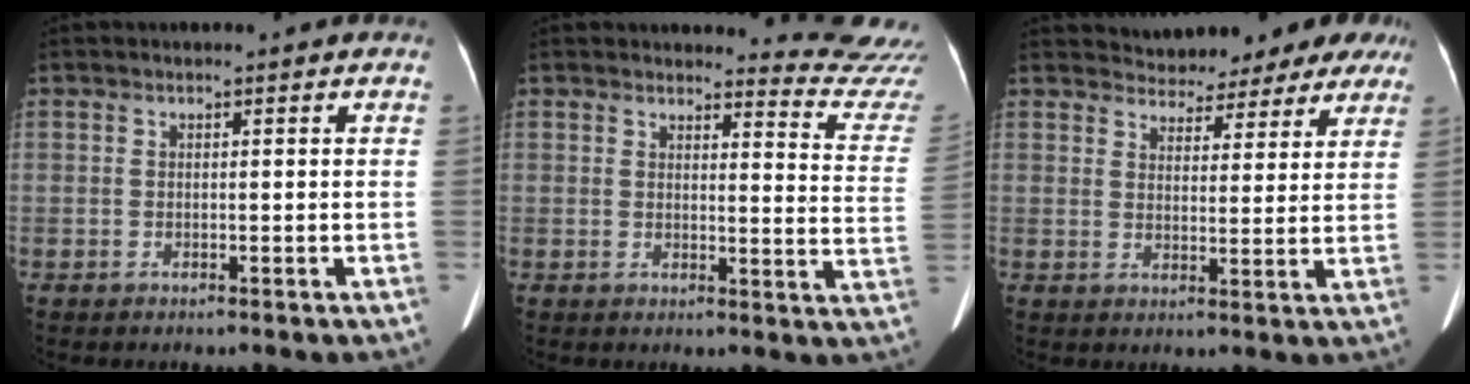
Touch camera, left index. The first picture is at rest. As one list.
[{"total": 11.3, "force": [11.3, -0.9, -0.3], "torque": [0.023, -0.144, 0.092]}, {"total": 13.7, "force": [12.4, 4.8, 3.2], "torque": [-0.024, -0.006, 0.136]}]